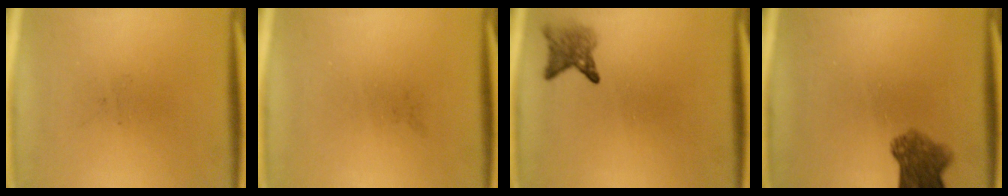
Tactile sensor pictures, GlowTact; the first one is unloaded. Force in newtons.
{"total": 0.0}
{"total": 2.7}
{"total": 6.2}